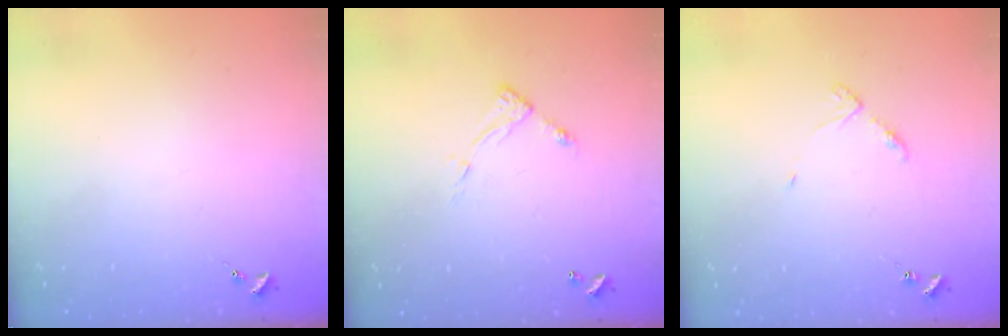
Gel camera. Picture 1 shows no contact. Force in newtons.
{"total": 5.3, "press": 5.3, "slide": 0.4}
{"total": 4.4, "press": 4.3, "slide": 0.5}